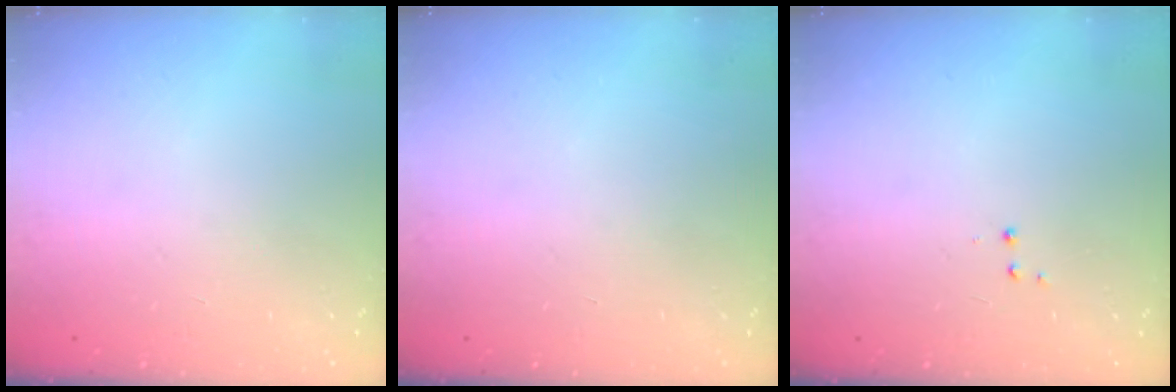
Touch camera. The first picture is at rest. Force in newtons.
{"total": 0.0}
{"total": 2.9, "press": 2.8, "slide": 0.7}